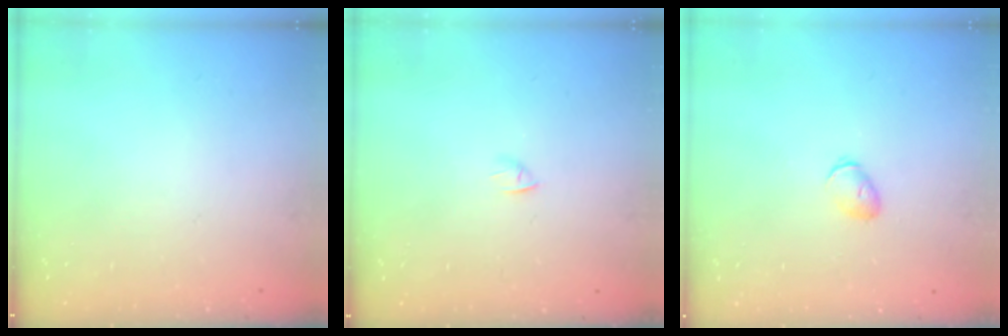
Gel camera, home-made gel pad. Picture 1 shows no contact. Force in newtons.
{"total": 2.4, "press": 2.3, "slide": 0.7}
{"total": 4.6, "press": 4.4, "slide": 1.4}